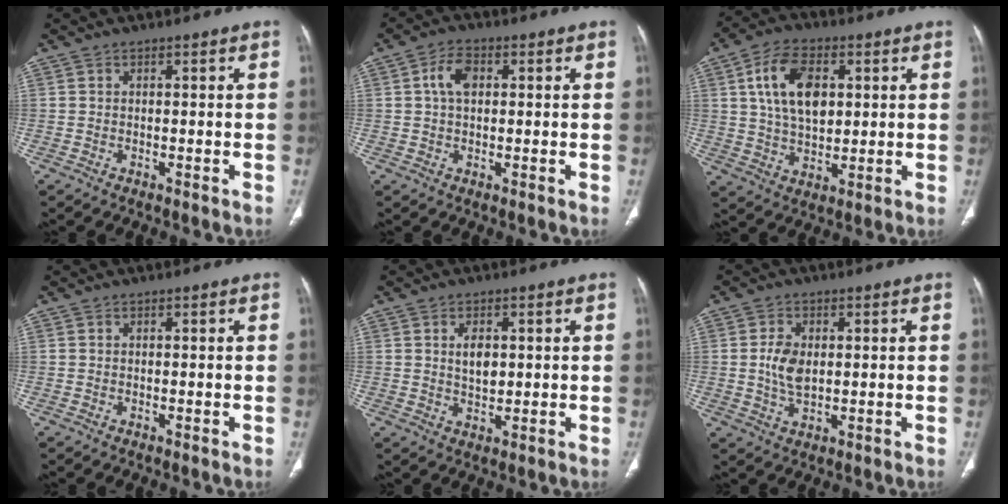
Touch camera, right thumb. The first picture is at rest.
{"total": 4.9, "force": [1.1, 3.1, 3.7], "torque": [-0.067, 0.010, 0.017]}
{"total": 12.6, "force": [3.3, 7.7, 9.5], "torque": [-0.153, -0.004, 0.058]}
{"total": 0.0}
{"total": 4.2, "force": [0.9, 2.4, 3.2], "torque": [-0.045, -0.007, 0.018]}
{"total": 5.4, "force": [0.5, 3.3, 4.3], "torque": [-0.080, -0.005, 0.011]}